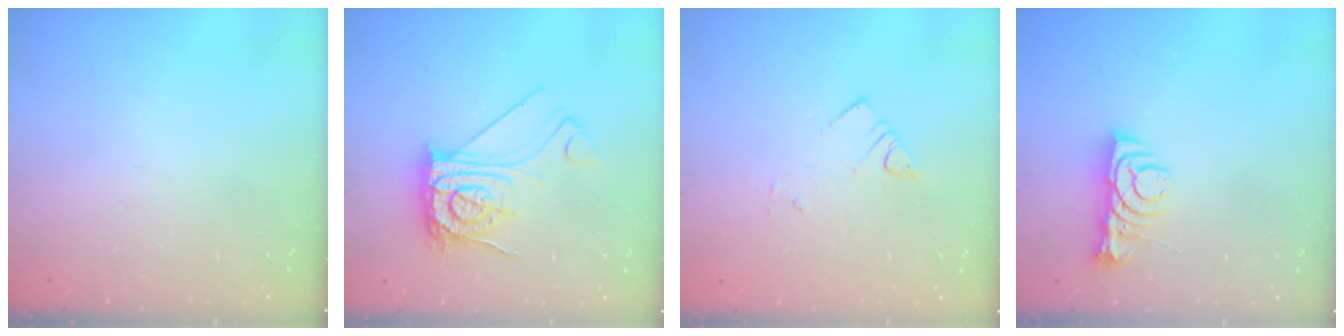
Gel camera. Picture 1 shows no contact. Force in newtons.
{"total": 11.8, "press": 11.8, "slide": 1.2}
{"total": 3.4, "press": 3.4, "slide": 0.1}
{"total": 7.0, "press": 7.0, "slide": 0.8}